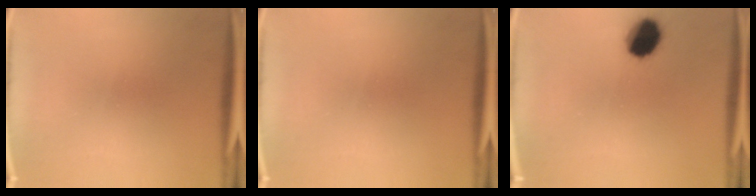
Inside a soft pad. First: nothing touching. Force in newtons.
{"total": 0.0}
{"total": 9.2}